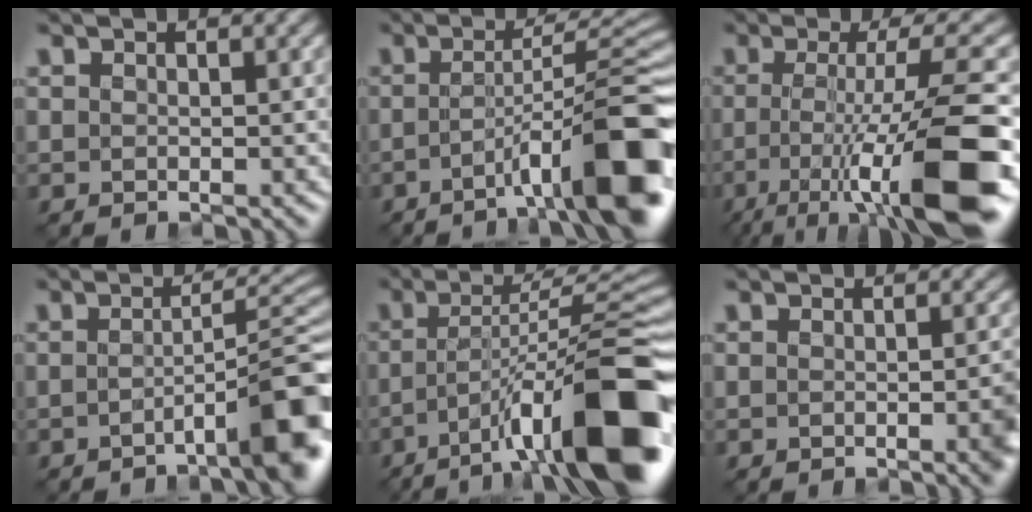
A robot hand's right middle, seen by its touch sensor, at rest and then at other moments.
{"total": 9.0, "force": [-4.2, 0.4, 7.9], "torque": [-0.108, 0.026, -0.081]}
{"total": 10.7, "force": [-2.8, 1.2, 10.3], "torque": [-0.145, -0.006, -0.056]}
{"total": 5.3, "force": [-2.9, 0.6, 4.4], "torque": [-0.053, 0.017, -0.057]}
{"total": 12.8, "force": [-5.9, 1.2, 11.4], "torque": [-0.158, 0.014, -0.100]}
{"total": 1.8, "force": [-0.7, 0.7, 1.5], "torque": [-0.015, 0.002, -0.018]}